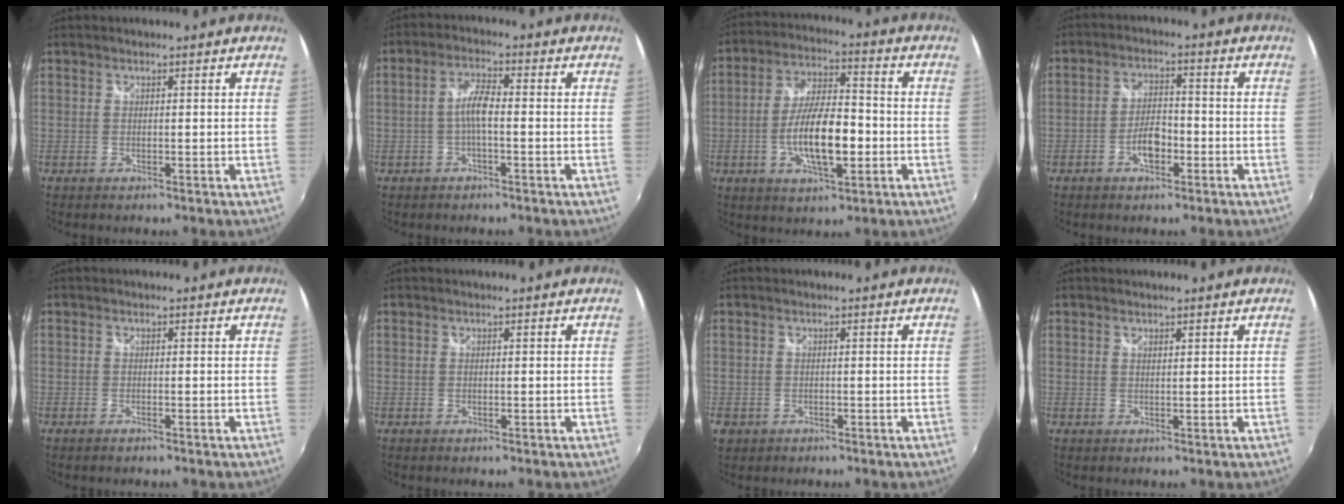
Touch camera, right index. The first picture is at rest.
{"total": 4.0, "force": [-0.9, 0.9, 3.8], "torque": [-0.077, 0.010, -0.018]}
{"total": 11.1, "force": [-2.8, 3.8, 10.1], "torque": [-0.191, 0.001, -0.045]}
{"total": 5.3, "force": [-2.5, 2.5, 4.0], "torque": [-0.080, 0.008, -0.041]}
{"total": 0.8, "force": [-0.7, 0.2, 0.3], "torque": [-0.007, -0.004, -0.015]}
{"total": 0.0}
{"total": 2.5, "force": [-0.8, 2.3, 0.6], "torque": [-0.017, -0.004, -0.012]}
{"total": 0.6, "force": [0.6, 0.1, 0.1], "torque": [-0.002, -0.002, 0.010]}